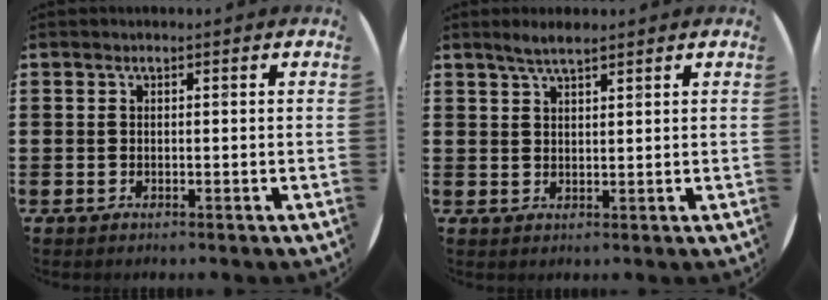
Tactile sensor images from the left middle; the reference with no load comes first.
{"total": 2.6, "force": [2.1, 0.4, 1.5], "torque": [-0.031, 0.004, 0.037]}